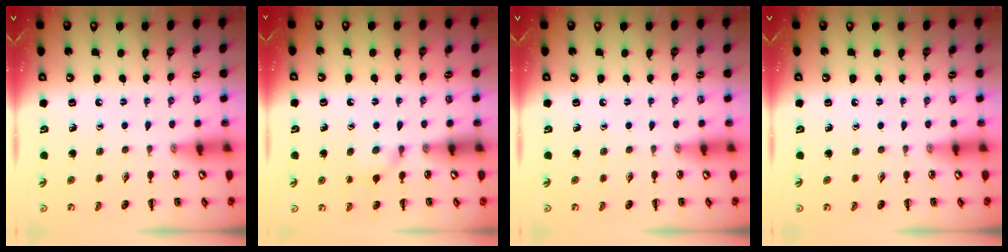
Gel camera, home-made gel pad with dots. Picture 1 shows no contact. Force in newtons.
{"total": 5.5, "press": 5.2, "slide": 1.8}
{"total": 0.0}
{"total": 0.0}